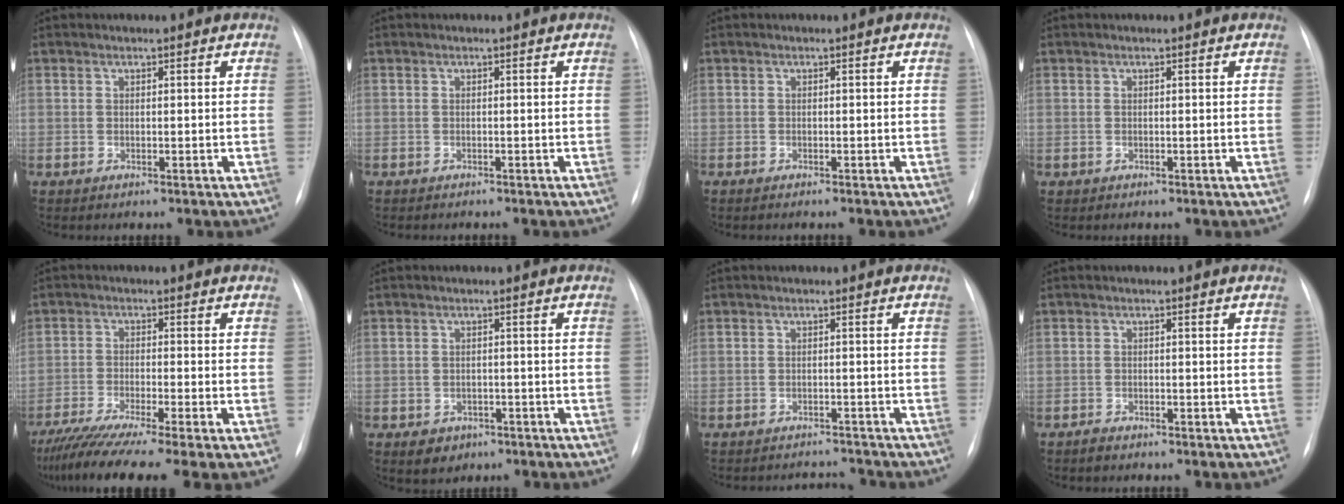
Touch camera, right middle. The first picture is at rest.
{"total": 0.9, "force": [-0.8, 0.2, 0.3], "torque": [-0.008, -0.002, -0.012]}
{"total": 1.1, "force": [-0.9, 0.1, 0.6], "torque": [-0.011, -0.004, -0.011]}
{"total": 0.0}
{"total": 12.5, "force": [-9.5, 0.0, 8.1], "torque": [-0.147, -0.037, -0.157]}
{"total": 3.2, "force": [-1.7, 2.5, 0.9], "torque": [-0.012, 0.006, -0.015]}
{"total": 3.9, "force": [-3.8, 0.2, -0.7], "torque": [0.009, 0.003, -0.054]}
{"total": 1.1, "force": [-1.0, 0.4, 0.1], "torque": [-0.007, -0.001, -0.019]}